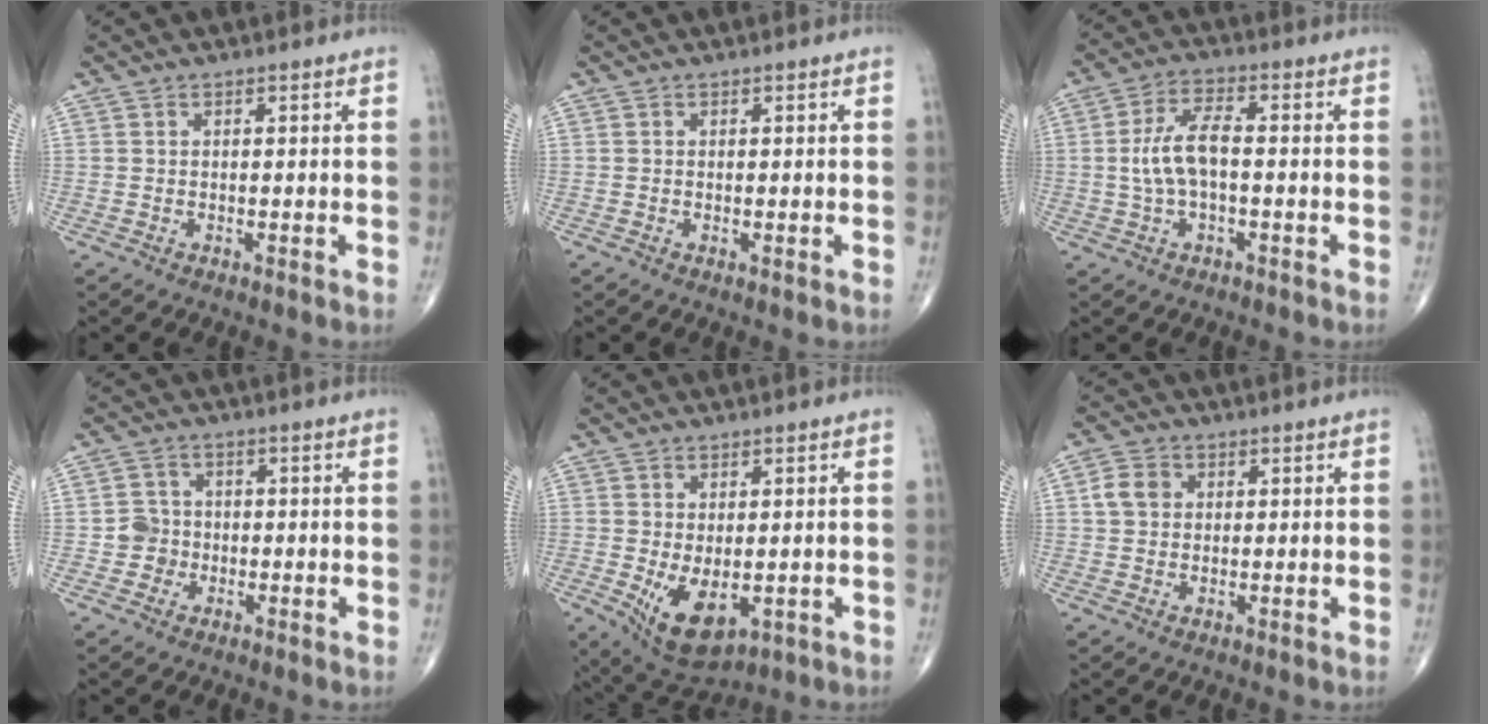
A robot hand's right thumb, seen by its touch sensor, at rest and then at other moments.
{"total": 0.0}
{"total": 7.5, "force": [-0.4, 3.2, 6.8], "torque": [-0.145, 0.022, -0.013]}
{"total": 3.7, "force": [-0.9, 3.6, 0.6], "torque": [0.014, 0.010, -0.022]}
{"total": 9.3, "force": [-2.0, 5.1, 7.4], "torque": [-0.112, -0.014, -0.012]}
{"total": 4.3, "force": [0.8, 3.6, 2.3], "torque": [-0.036, 0.006, 0.012]}